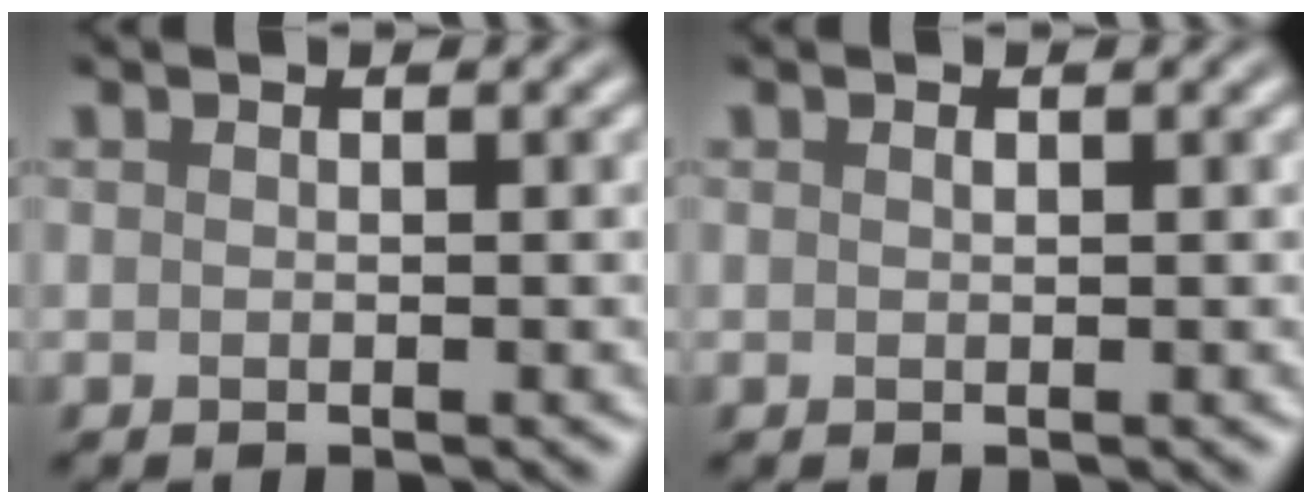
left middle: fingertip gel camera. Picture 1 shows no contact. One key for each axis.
{"total": 0.0}